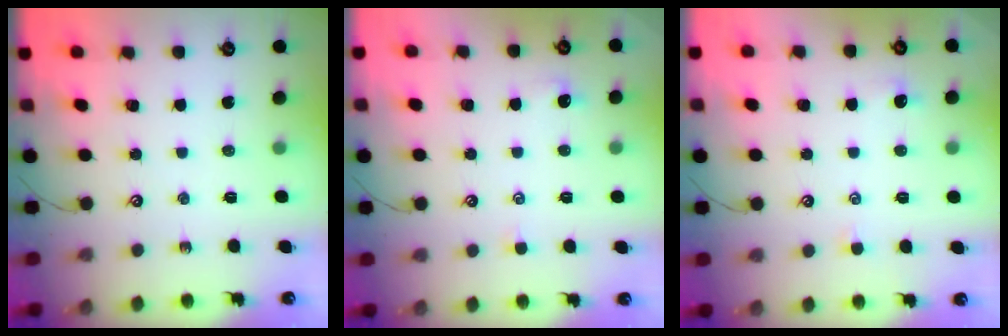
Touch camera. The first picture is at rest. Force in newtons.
{"total": 1.0, "press": 1.0, "slide": 0.3}
{"total": 0.8, "press": 0.7, "slide": 0.5}